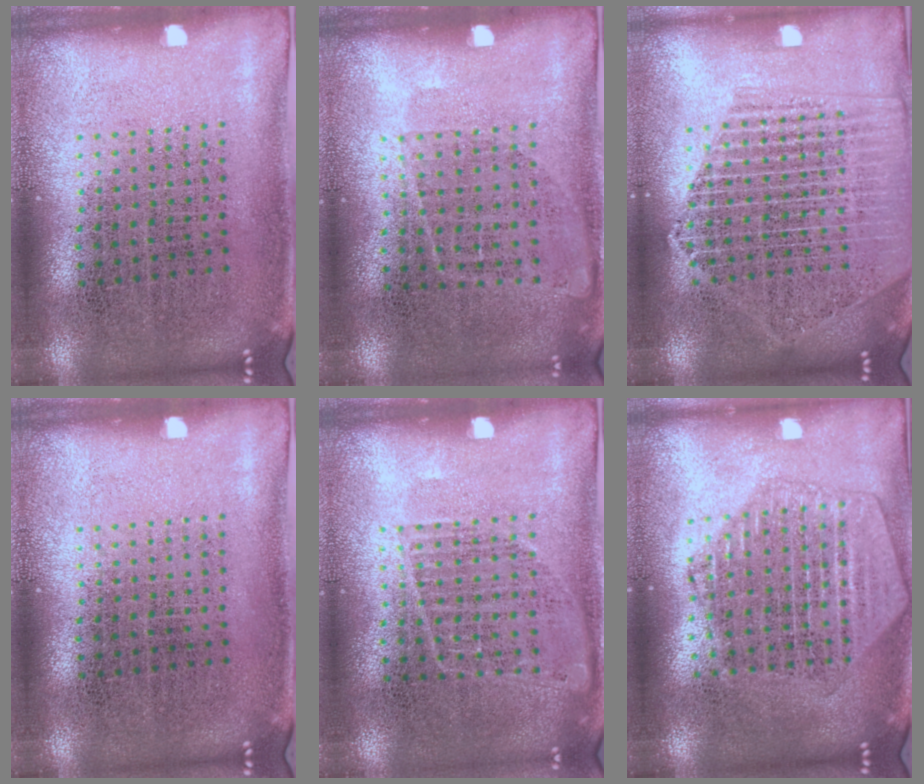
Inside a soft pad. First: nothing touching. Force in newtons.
{"total": 1.1, "press": 0.9, "slide": 0.7}
{"total": 2.0, "press": 1.8, "slide": 0.9}
{"total": 0.0}
{"total": 0.9, "press": 0.9, "slide": 0.2}
{"total": 2.1, "press": 1.9, "slide": 0.9}